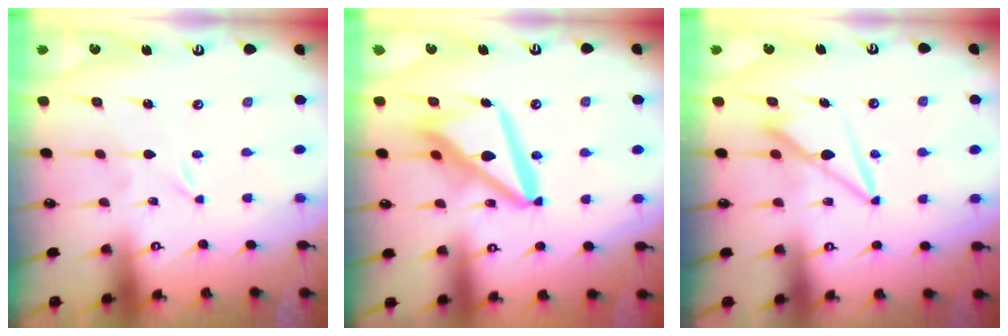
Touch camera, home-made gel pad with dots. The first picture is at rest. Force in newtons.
{"total": 15.2, "press": 15.1, "slide": 1.9}
{"total": 8.0, "press": 7.9, "slide": 0.6}